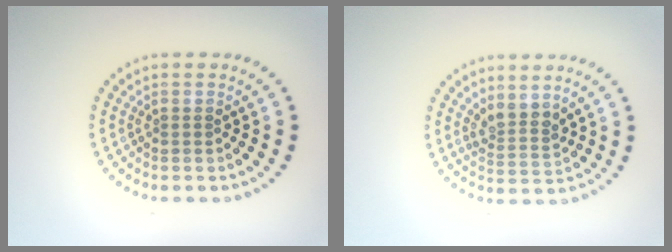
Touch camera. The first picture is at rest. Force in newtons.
{"total": 2.4, "press": 1.9, "slide": 1.4}